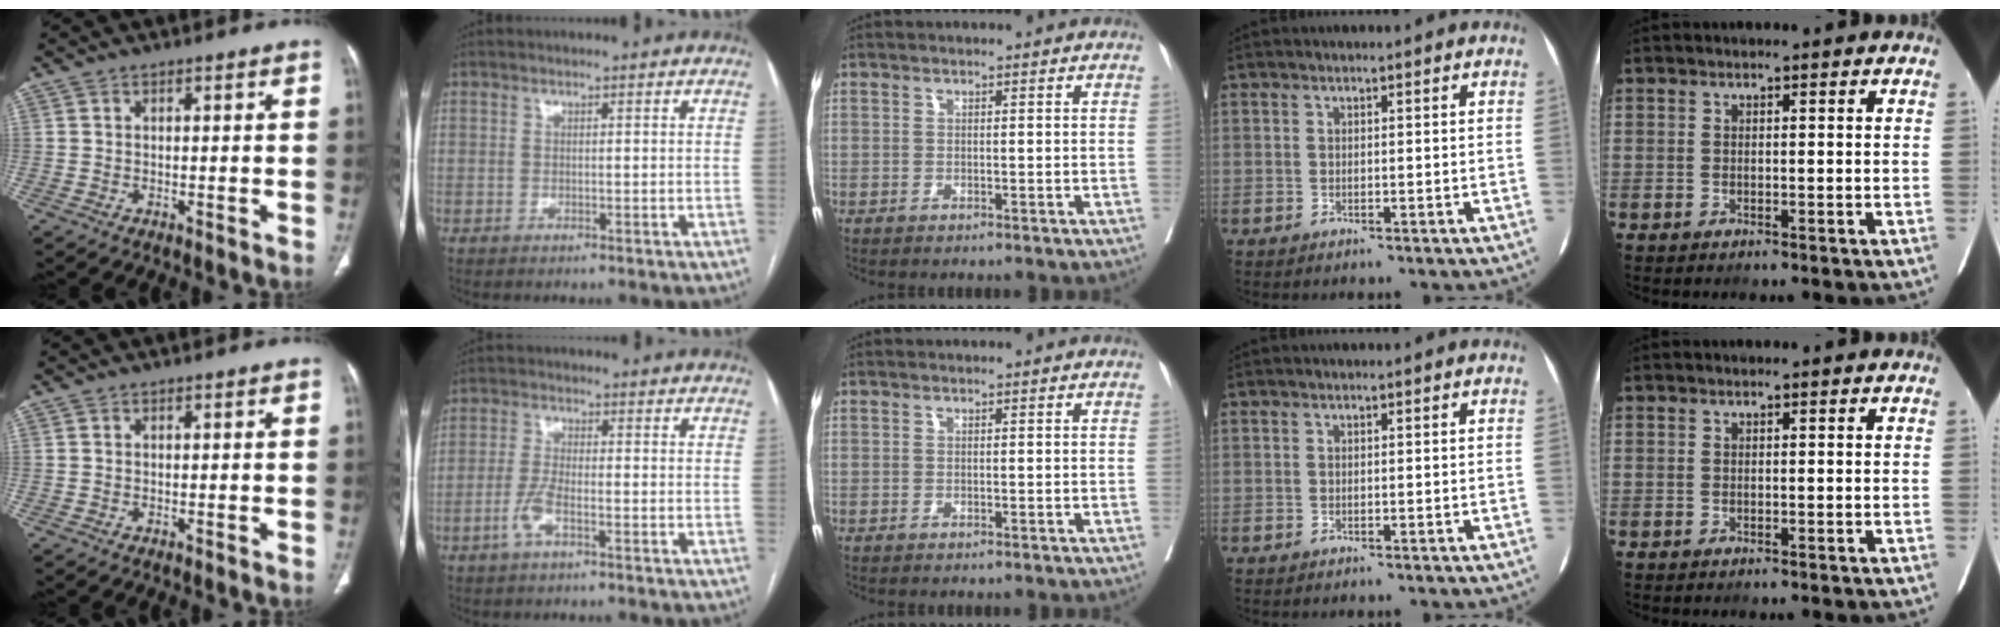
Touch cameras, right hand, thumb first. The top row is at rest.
{"index": {"total": 3.8, "force": [-1.8, 0.8, 3.2], "torque": [-0.075, -0.002, -0.039]}}